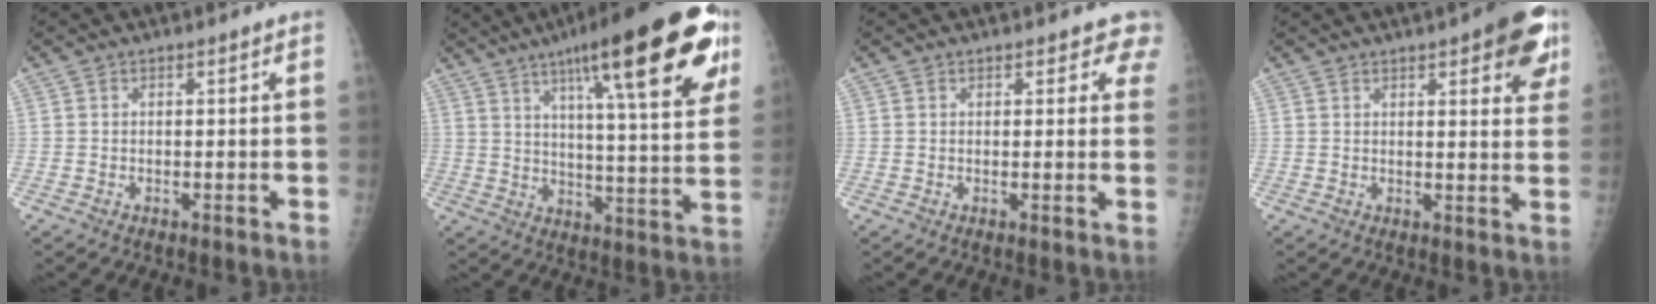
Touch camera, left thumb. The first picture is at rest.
{"total": 26.9, "force": [13.6, 5.9, 22.5], "torque": [-0.307, -0.022, 0.197]}
{"total": 3.4, "force": [2.8, 1.8, 0.9], "torque": [0.027, -0.009, 0.016]}
{"total": 11.2, "force": [5.7, 3.5, 8.9], "torque": [-0.074, -0.017, 0.063]}